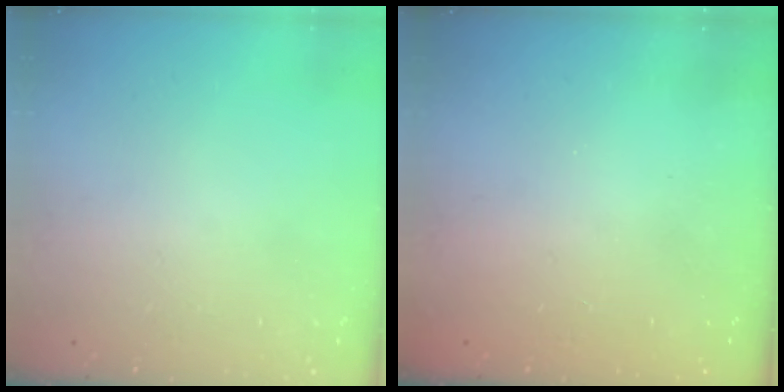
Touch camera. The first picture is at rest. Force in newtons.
{"total": 2.3, "press": 2.2, "slide": 0.8}